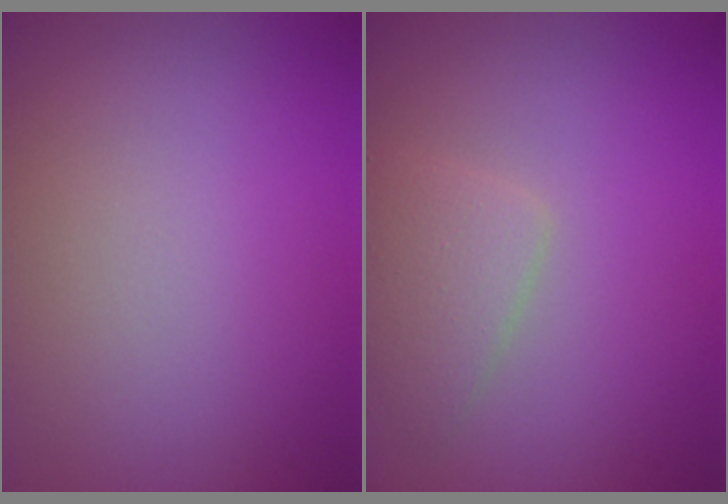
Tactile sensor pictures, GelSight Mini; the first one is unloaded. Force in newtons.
{"total": 2.4, "press": 2.4, "slide": 0.1}